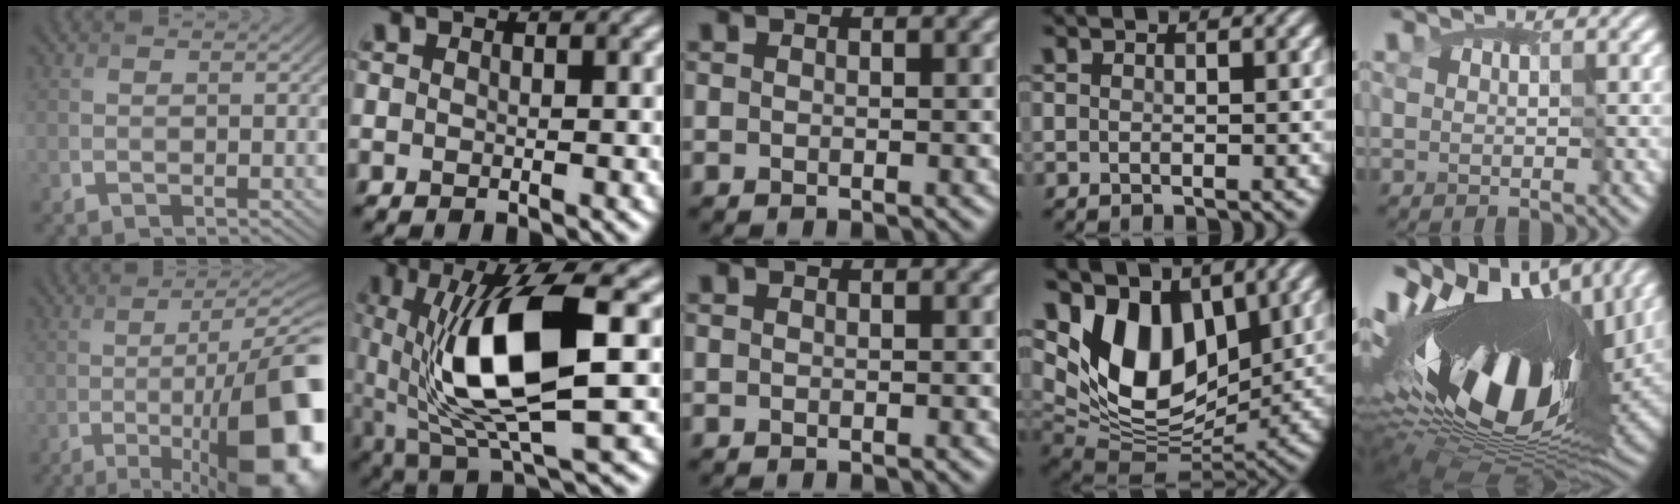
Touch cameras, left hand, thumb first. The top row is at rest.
{"thumb": {"total": 19.3, "force": [-6.1, 6.4, 17.2], "torque": [-0.215, -0.015, -0.088]}, "index": {"total": 11.0, "force": [1.2, 3.4, 10.4], "torque": [-0.180, 0.002, 0.027]}, "ring": {"total": 9.7, "force": [3.9, 5.9, 6.6], "torque": [-0.129, -0.012, 0.068]}, "little": {"total": 18.5, "force": [1.5, 10.1, 15.4], "torque": [-0.302, -0.011, 0.025]}}